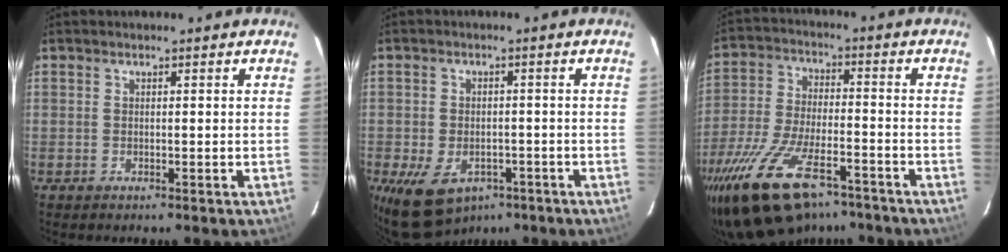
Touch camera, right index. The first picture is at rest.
{"total": 10.6, "force": [-5.8, 6.9, 5.5], "torque": [-0.126, -0.015, -0.077]}
{"total": 21.2, "force": [-14.7, 8.8, 12.6], "torque": [-0.259, -0.034, -0.249]}